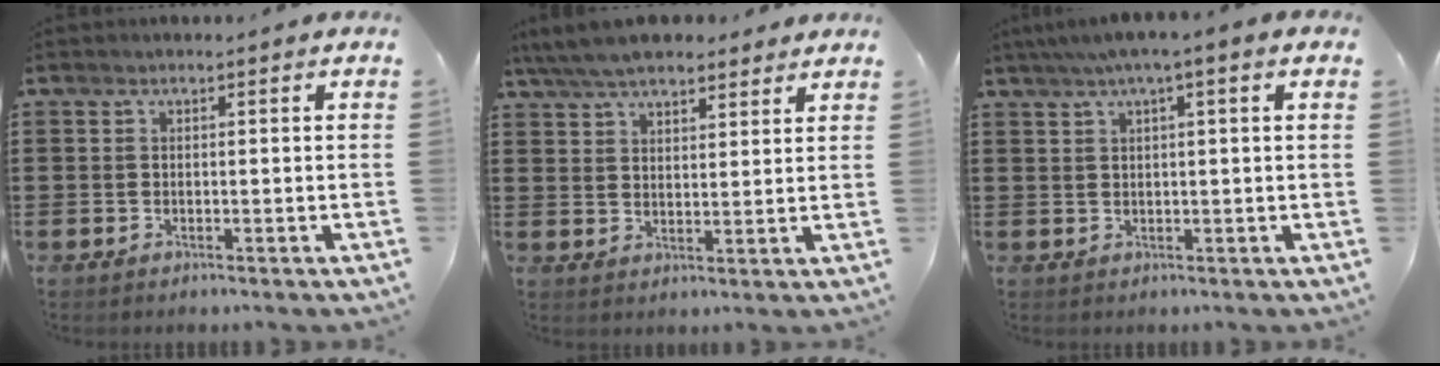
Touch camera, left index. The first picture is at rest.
{"total": 6.7, "force": [5.9, 1.8, 2.6], "torque": [-0.069, -0.008, 0.111]}
{"total": 3.3, "force": [1.2, 0.1, 3.0], "torque": [-0.060, 0.002, 0.021]}